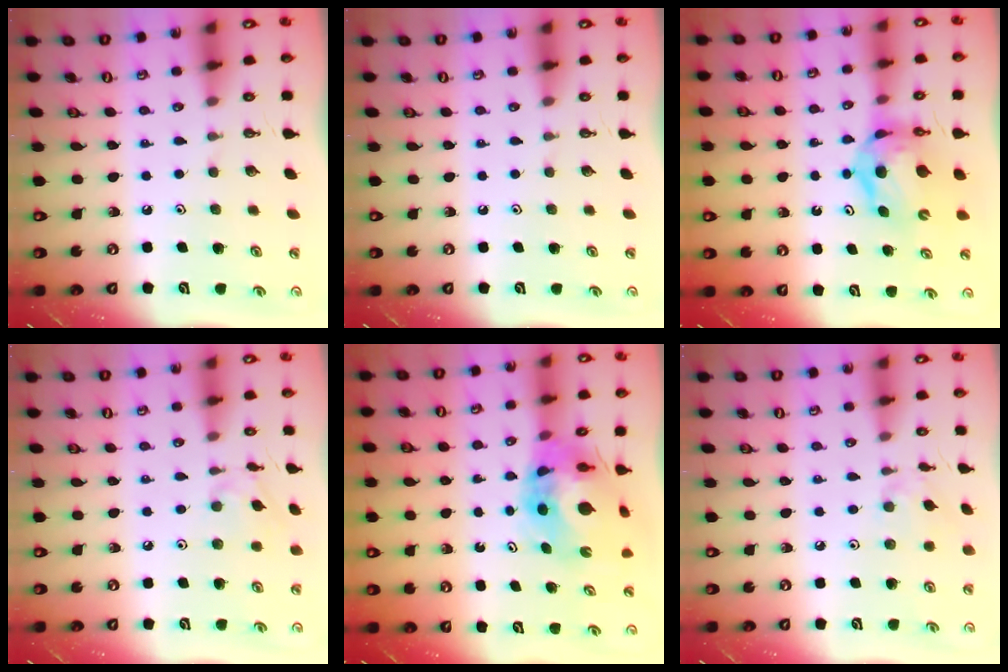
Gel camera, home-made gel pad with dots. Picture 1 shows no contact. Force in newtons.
{"total": 0.0}
{"total": 9.7, "press": 9.7, "slide": 0.9}
{"total": 6.5, "press": 6.5, "slide": 0.4}
{"total": 13.2, "press": 13.1, "slide": 1.5}
{"total": 2.0, "press": 2.0, "slide": 0.4}